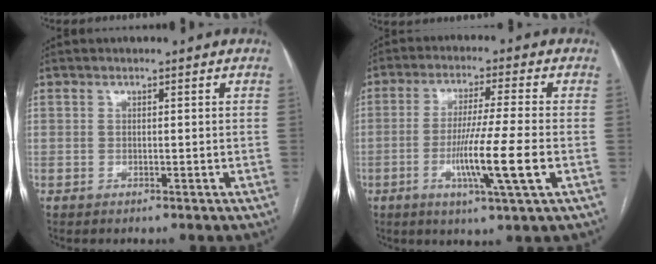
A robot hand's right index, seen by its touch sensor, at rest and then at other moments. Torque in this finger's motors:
{"motor_torque": [1.66, -0.25, 0.80, 0.19]}